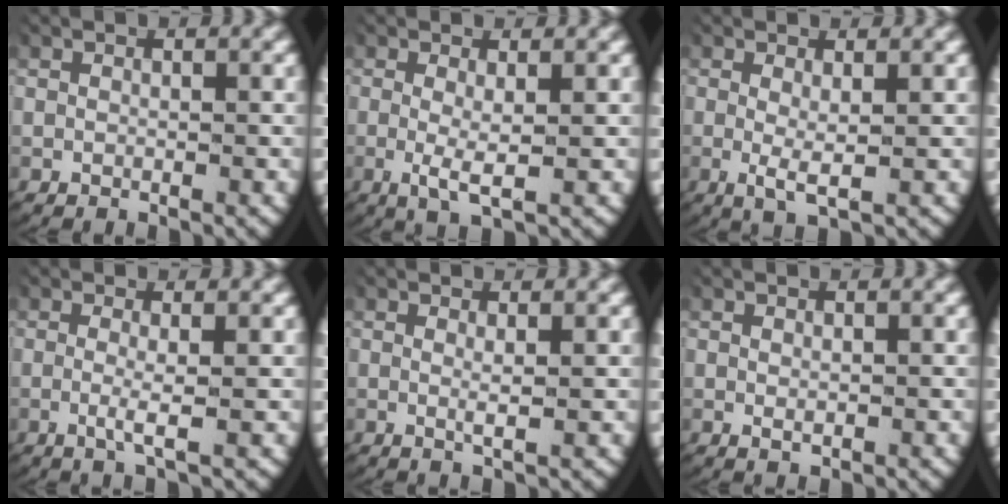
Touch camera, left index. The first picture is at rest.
{"total": 2.7, "force": [-0.3, 0.6, 2.6], "torque": [-0.063, -0.021, 0.005]}
{"total": 2.4, "force": [0.0, 0.6, 2.3], "torque": [-0.058, -0.020, 0.008]}
{"total": 1.9, "force": [-0.3, 0.1, 1.9], "torque": [-0.052, -0.014, -0.001]}
{"total": 1.1, "force": [0.3, -0.1, 1.0], "torque": [-0.028, -0.011, 0.009]}
{"total": 0.5, "force": [0.0, 0.3, 0.5], "torque": [-0.014, -0.008, 0.006]}